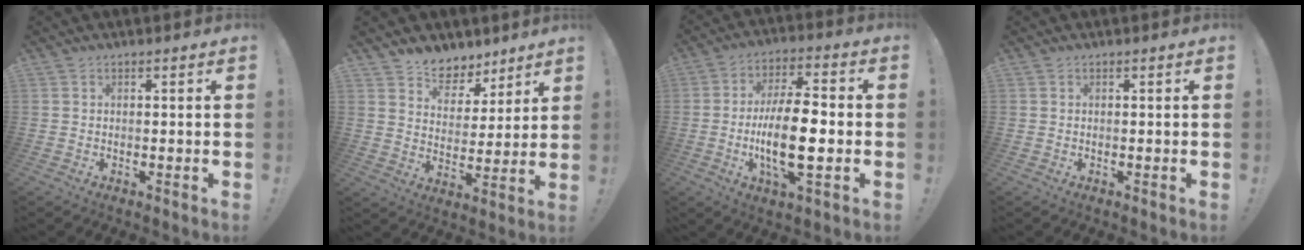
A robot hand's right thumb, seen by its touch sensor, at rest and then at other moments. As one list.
[{"total": 8.1, "force": [6.1, 5.1, 1.3], "torque": [-0.027, -0.048, 0.122]}, {"total": 15.4, "force": [-2.6, 5.5, 14.1], "torque": [-0.262, 0.003, -0.049]}, {"total": 0.0}]